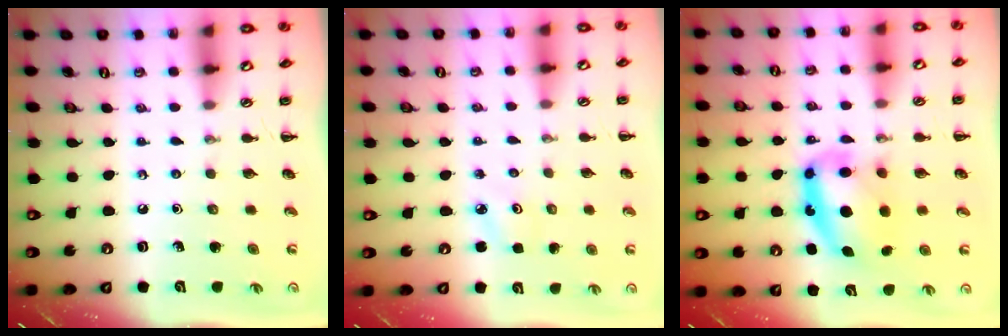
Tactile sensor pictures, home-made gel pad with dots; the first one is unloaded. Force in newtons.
{"total": 2.5, "press": 2.4, "slide": 0.7}
{"total": 12.1, "press": 11.8, "slide": 2.9}